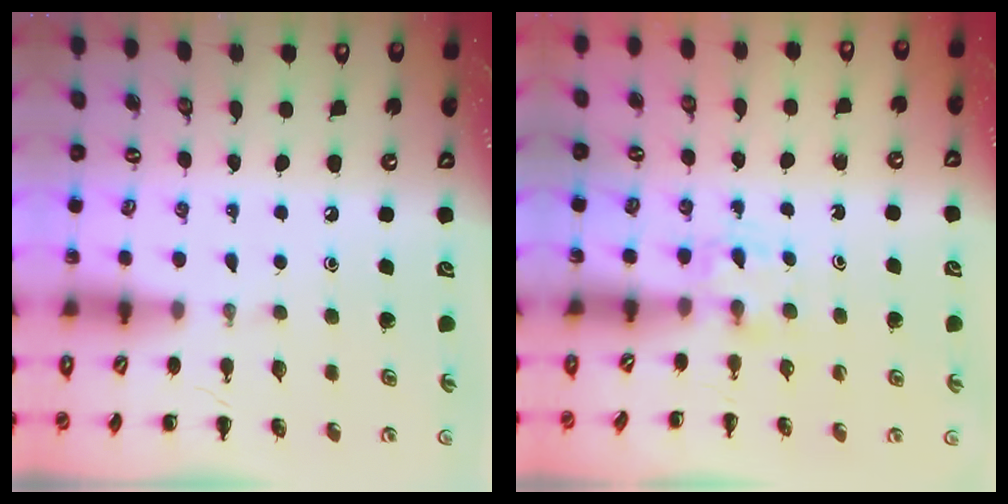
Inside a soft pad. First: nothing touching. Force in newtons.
{"total": 2.4, "press": 2.3, "slide": 0.9}